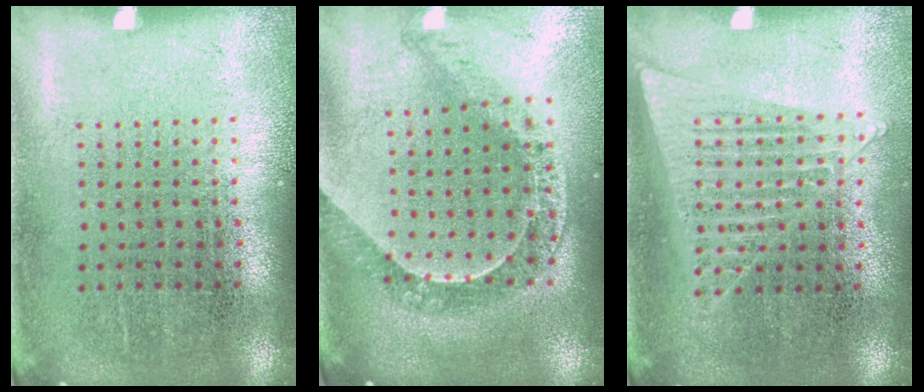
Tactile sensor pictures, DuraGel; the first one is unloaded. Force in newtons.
{"total": 1.1, "press": 1.1, "slide": 0.2}
{"total": 1.2, "press": 1.2, "slide": 0.4}